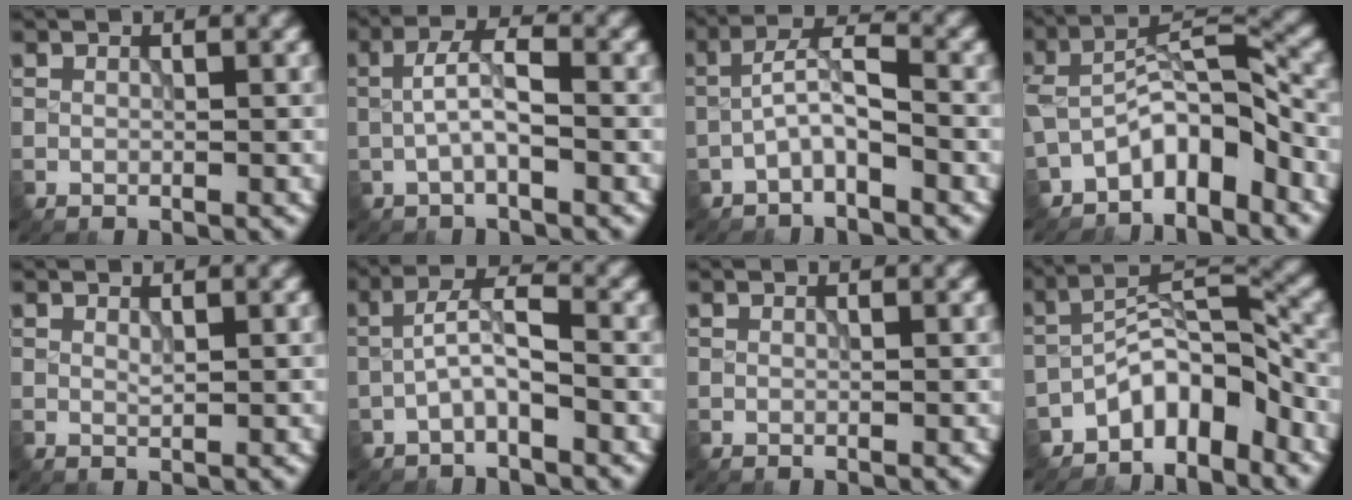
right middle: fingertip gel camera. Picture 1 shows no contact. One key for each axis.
{"total": 3.2, "fx": -0.6, "fy": 1.1, "fz": 3.0, "tx": -0.059, "ty": 0.008, "tz": -0.015}
{"total": 3.3, "fx": -1.7, "fy": 1.1, "fz": 2.6, "tx": -0.047, "ty": 0.013, "tz": -0.039}
{"total": 6.0, "fx": -3.7, "fy": 2.6, "fz": 4.0, "tx": -0.058, "ty": 0.008, "tz": -0.079}
{"total": 0.6, "fx": 0.3, "fy": 0.1, "fz": 0.4, "tx": -0.011, "ty": -0.003, "tz": 0.009}
{"total": 3.2, "fx": -1.4, "fy": 1.0, "fz": 2.7, "tx": -0.050, "ty": 0.011, "tz": -0.032}
{"total": 0.0}
{"total": 5.6, "fx": -4.1, "fy": 2.1, "fz": 3.1, "tx": -0.037, "ty": 0.014, "tz": -0.084}